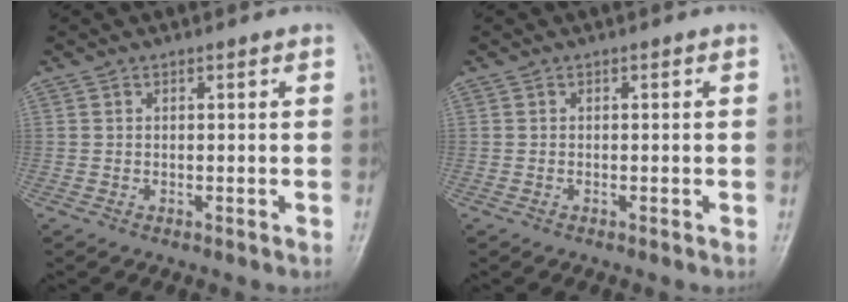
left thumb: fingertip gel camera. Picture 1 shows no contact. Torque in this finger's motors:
{"motor_torque": [0.06, 0.02, -0.01, -0.14, 0.04]}